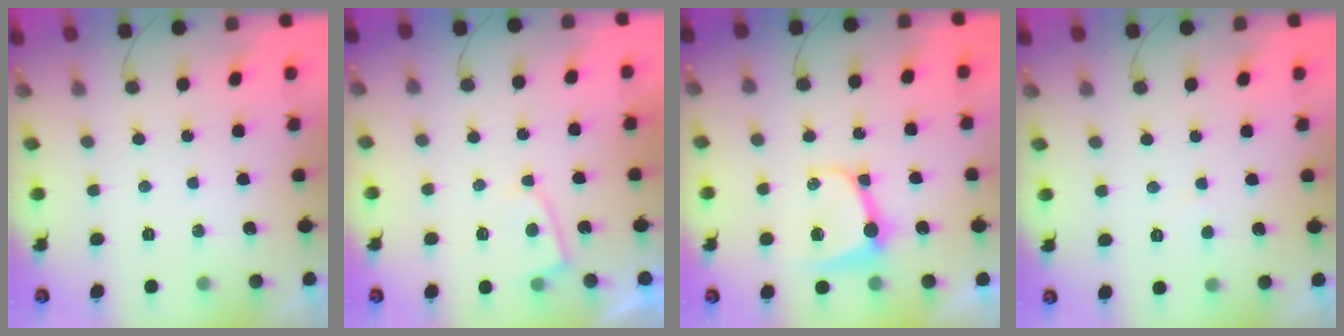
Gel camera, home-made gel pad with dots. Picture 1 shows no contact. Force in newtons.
{"total": 3.3, "press": 3.2, "slide": 0.4}
{"total": 8.6, "press": 8.6, "slide": 1.0}
{"total": 1.8, "press": 1.8, "slide": 0.2}